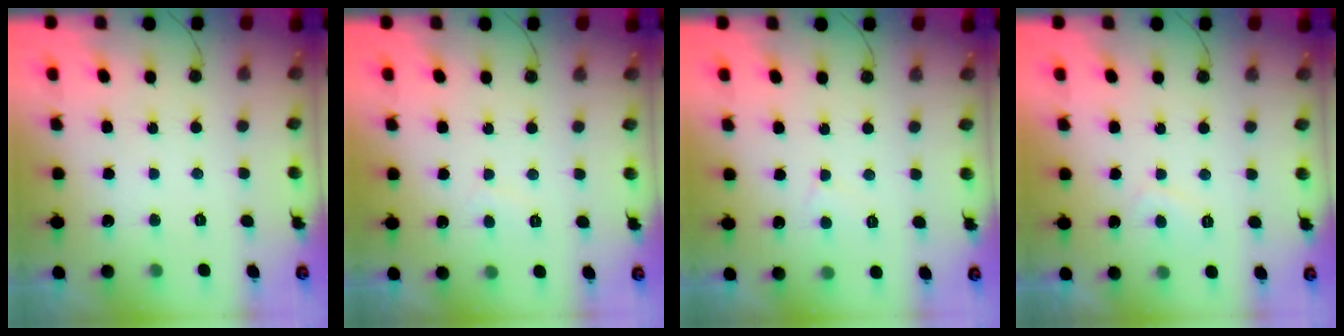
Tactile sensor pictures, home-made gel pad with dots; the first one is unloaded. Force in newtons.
{"total": 2.7, "press": 2.7, "slide": 0.4}
{"total": 2.8, "press": 2.8, "slide": 0.3}
{"total": 2.0, "press": 1.9, "slide": 0.5}